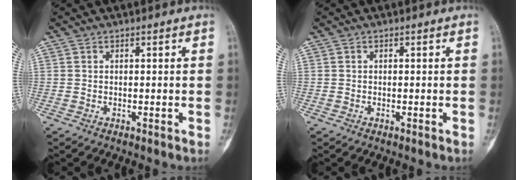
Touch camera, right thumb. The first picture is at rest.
{"total": 0.0}